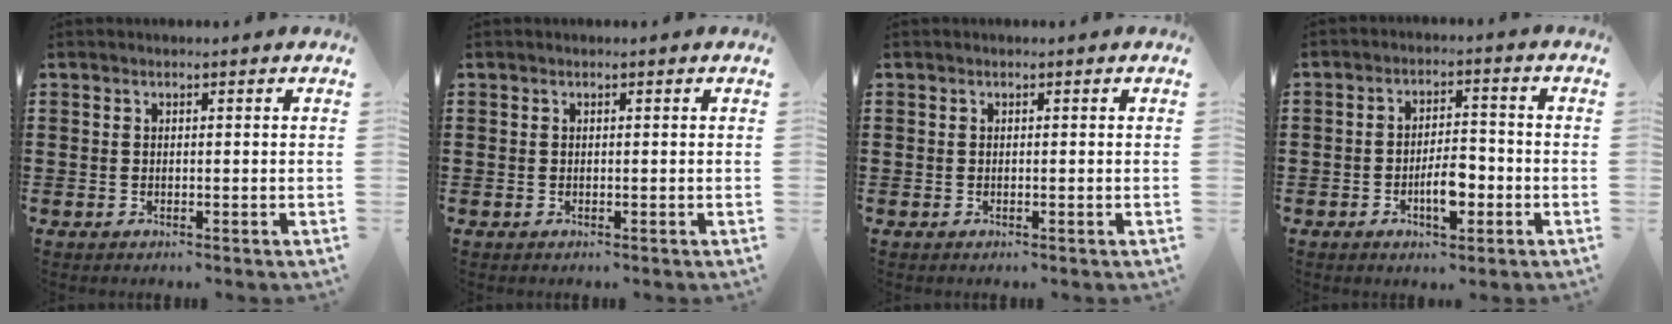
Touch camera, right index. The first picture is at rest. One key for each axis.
{"total": 0.0}
{"total": 0.0}
{"total": 5.8, "fx": -2.2, "fy": 2.3, "fz": 4.8, "tx": -0.094, "ty": 0.004, "tz": -0.042}